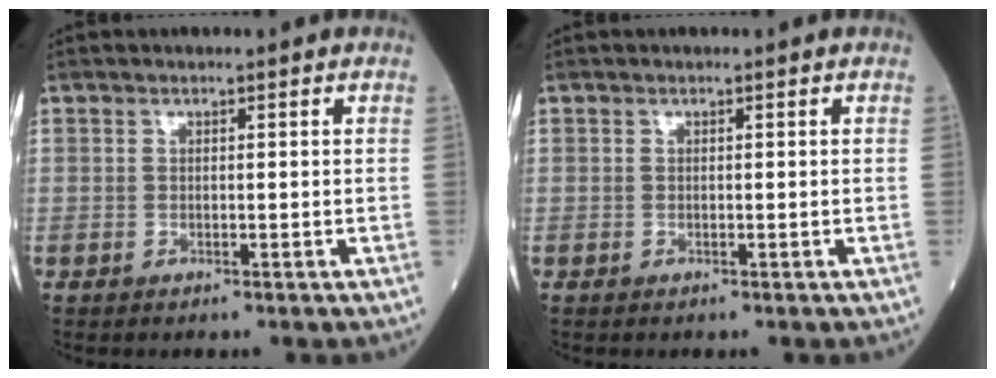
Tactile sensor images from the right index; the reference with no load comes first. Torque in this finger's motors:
{"motor_torque": [0.03, 0.00, 0.02, -0.01]}